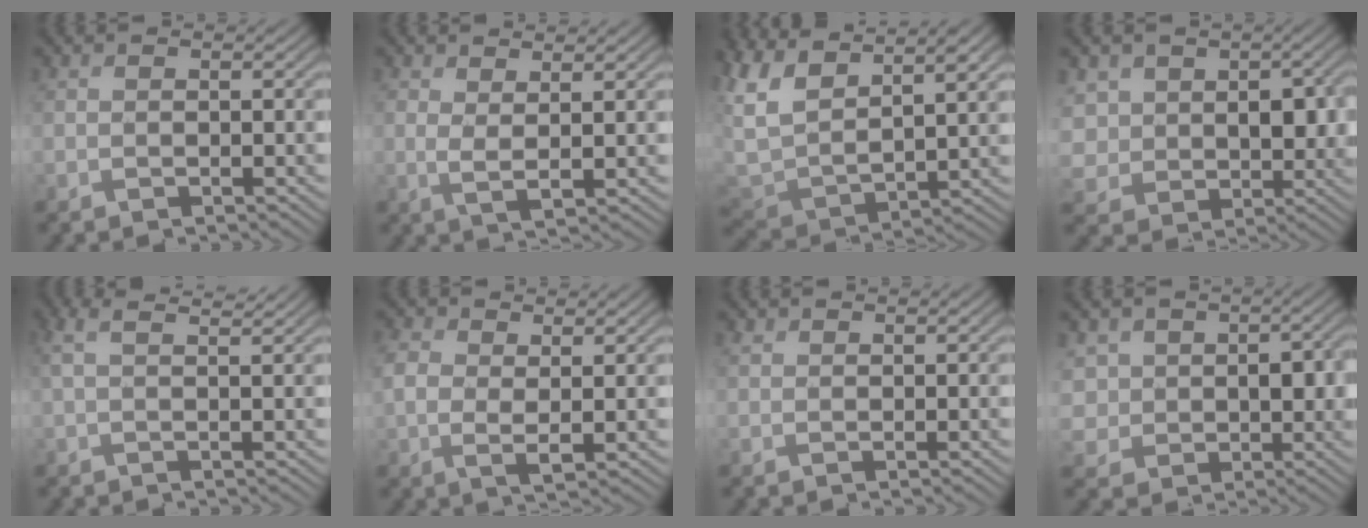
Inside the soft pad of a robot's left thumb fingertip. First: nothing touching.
{"total": 3.0, "force": [1.5, 0.8, 2.5], "torque": [-0.054, -0.004, 0.028]}
{"total": 10.9, "force": [6.1, 4.9, 7.6], "torque": [-0.210, 0.013, 0.117]}
{"total": 6.9, "force": [1.4, 5.8, 3.5], "torque": [-0.092, -0.016, 0.018]}
{"total": 4.3, "force": [2.4, 1.0, 3.4], "torque": [-0.063, 0.017, 0.018]}
{"total": 4.6, "force": [1.1, 2.5, 3.6], "torque": [-0.091, -0.003, 0.018]}
{"total": 0.8, "force": [0.6, 0.3, 0.2], "torque": [-0.008, 0.000, 0.014]}
{"total": 6.0, "force": [0.9, 5.3, 2.8], "torque": [-0.072, -0.008, 0.009]}